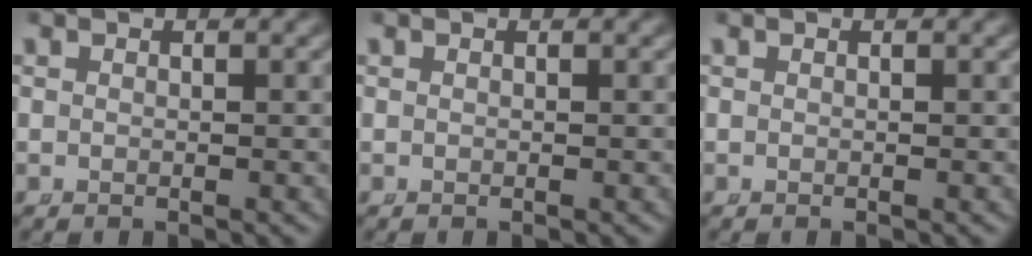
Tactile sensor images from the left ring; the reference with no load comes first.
{"total": 0.0}
{"total": 0.0}